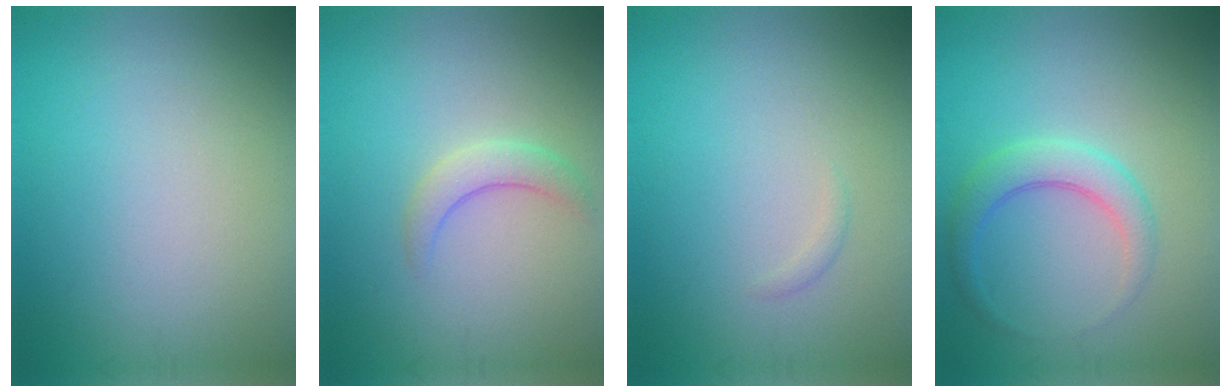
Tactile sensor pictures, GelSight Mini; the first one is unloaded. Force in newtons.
{"total": 2.2, "press": 2.2, "slide": 0.2}
{"total": 0.6, "press": 0.5, "slide": 0.1}
{"total": 3.0, "press": 3.0, "slide": 0.1}